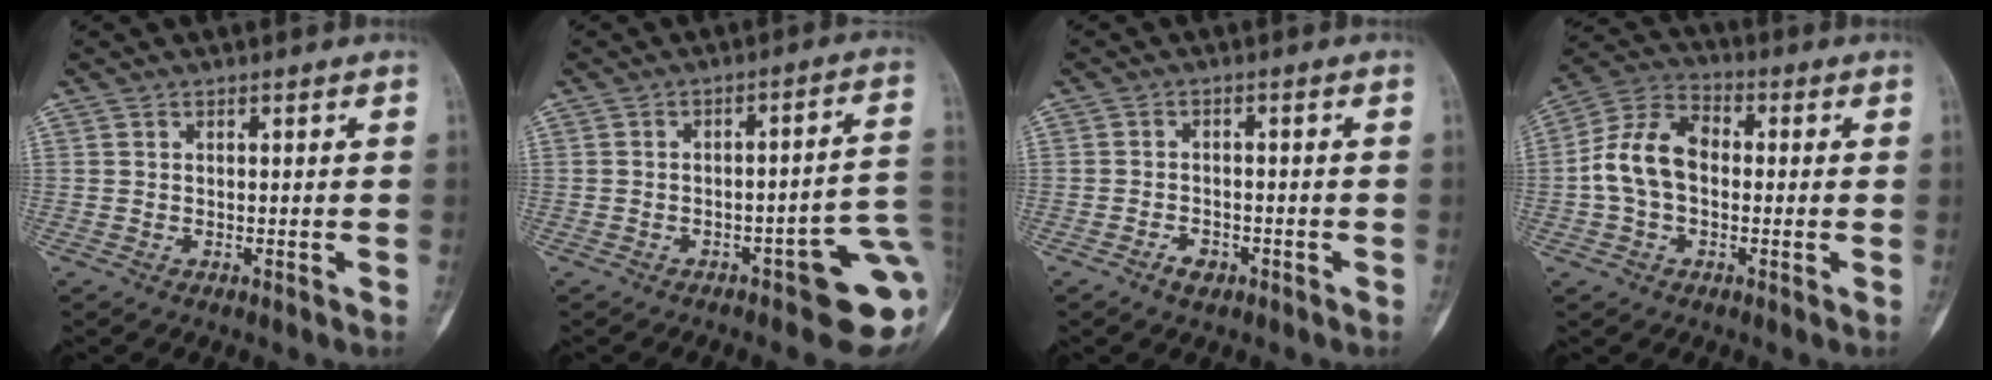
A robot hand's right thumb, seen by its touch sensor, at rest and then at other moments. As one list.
[{"total": 13.1, "force": [-4.8, 4.2, 11.4], "torque": [-0.093, 0.041, -0.055]}, {"total": 3.1, "force": [-2.0, 1.9, 1.4], "torque": [-0.012, 0.014, -0.031]}, {"total": 11.2, "force": [-0.7, 7.7, 8.0], "torque": [-0.141, 0.035, -0.025]}]